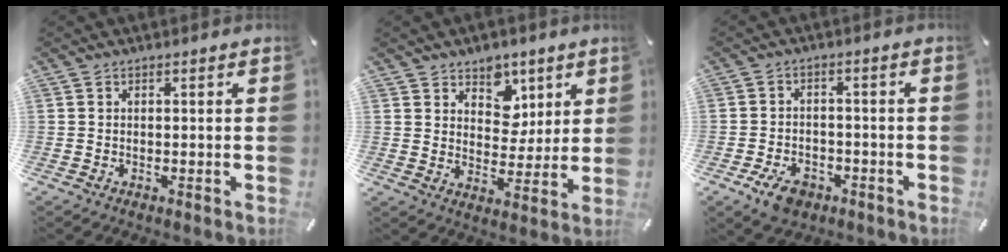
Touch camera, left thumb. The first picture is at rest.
{"total": 7.9, "force": [4.2, 6.5, 1.5], "torque": [-0.015, -0.035, 0.075]}
{"total": 6.2, "force": [-3.5, 4.0, 3.1], "torque": [-0.062, 0.019, -0.064]}